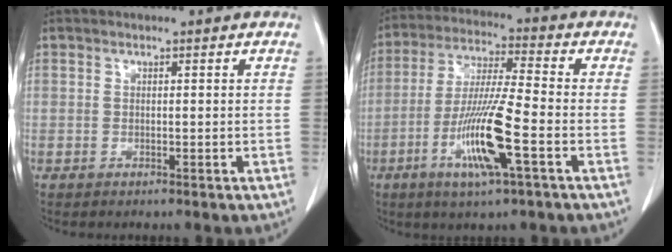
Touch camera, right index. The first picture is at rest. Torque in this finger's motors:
{"motor_torque": [1.65, -0.49, 0.35, 0.19]}